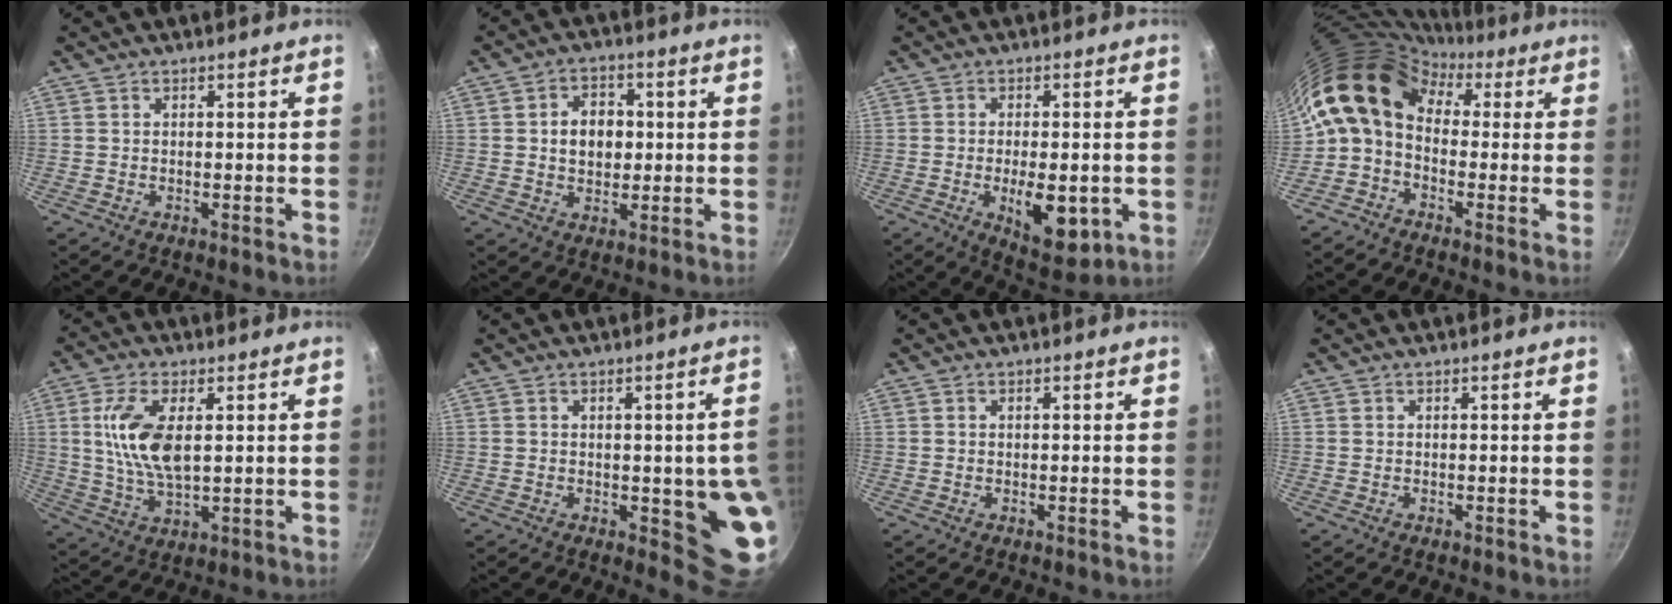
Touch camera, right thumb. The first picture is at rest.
{"total": 7.2, "force": [0.6, 5.5, 4.6], "torque": [-0.047, 0.007, 0.007]}
{"total": 10.7, "force": [-2.5, 4.9, 9.2], "torque": [-0.115, -0.005, -0.024]}
{"total": 13.5, "force": [1.9, 9.8, 9.1], "torque": [-0.165, 0.032, 0.003]}
{"total": 11.5, "force": [2.2, 5.5, 9.9], "torque": [-0.188, -0.007, 0.046]}
{"total": 10.9, "force": [-1.3, 3.6, 10.2], "torque": [-0.084, -0.006, -0.012]}
{"total": 0.0}
{"total": 0.0}